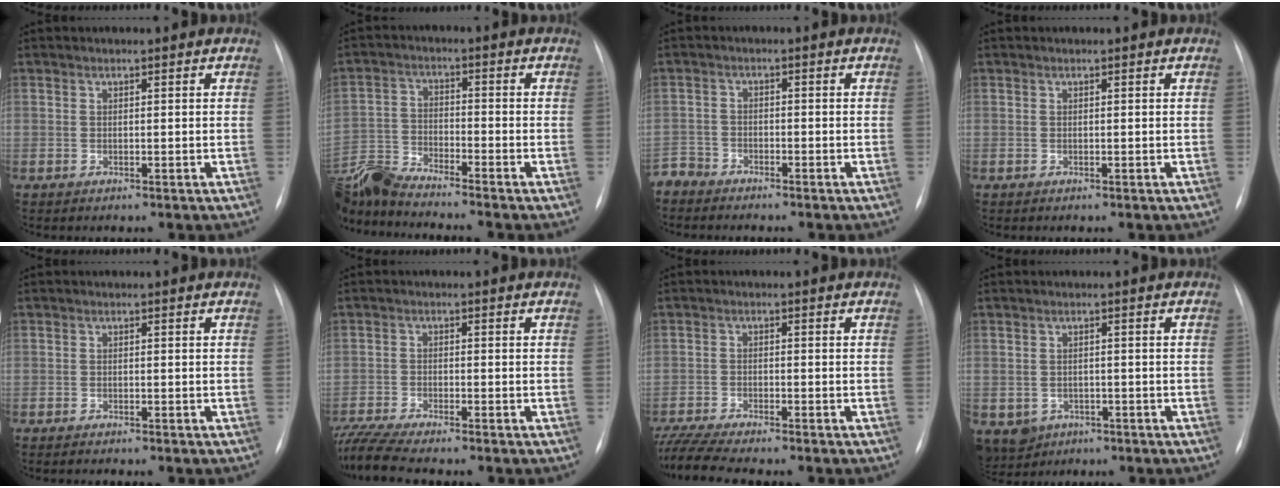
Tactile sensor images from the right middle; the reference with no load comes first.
{"total": 11.2, "force": [-10.7, -0.6, 3.3], "torque": [-0.081, -0.007, -0.210]}
{"total": 3.5, "force": [-3.3, 0.9, -0.6], "torque": [0.014, -0.006, -0.067]}
{"total": 0.0}
{"total": 2.3, "force": [-2.0, 0.1, 1.1], "torque": [-0.016, -0.004, -0.025]}
{"total": 7.8, "force": [-7.1, -0.6, 3.1], "torque": [-0.063, -0.016, -0.127]}
{"total": 9.0, "force": [-8.0, 0.0, 3.9], "torque": [-0.073, -0.016, -0.135]}
{"total": 4.9, "force": [-2.5, 4.1, 1.2], "torque": [-0.022, 0.005, -0.028]}